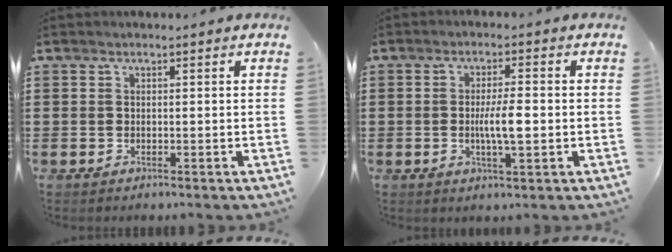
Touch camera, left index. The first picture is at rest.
{"total": 4.9, "force": [-0.5, 1.0, 4.8], "torque": [-0.090, 0.000, -0.014]}